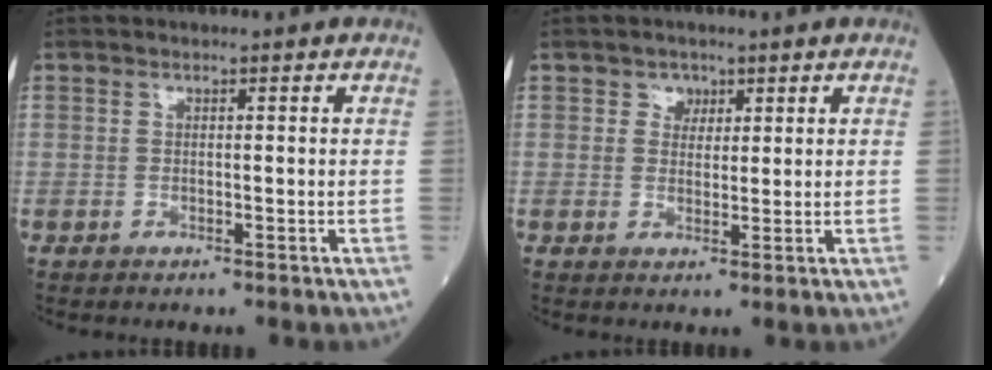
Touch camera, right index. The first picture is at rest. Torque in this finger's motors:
{"motor_torque": [0.02, 0.18, -0.01, 0.01]}